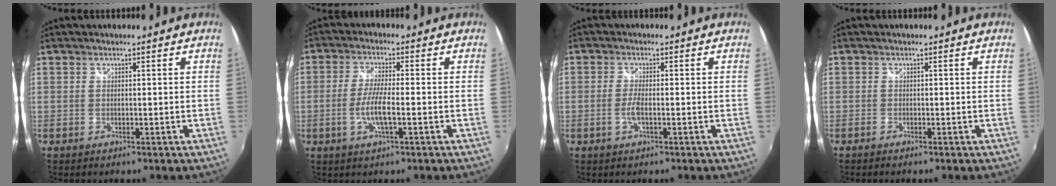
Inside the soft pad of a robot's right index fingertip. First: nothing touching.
{"total": 6.0, "force": [-1.7, 0.8, 5.7], "torque": [-0.118, -0.006, -0.034]}
{"total": 2.7, "force": [-0.9, 0.3, 2.5], "torque": [-0.055, -0.003, -0.018]}
{"total": 0.6, "force": [-0.6, 0.1, 0.2], "torque": [-0.005, -0.003, -0.013]}